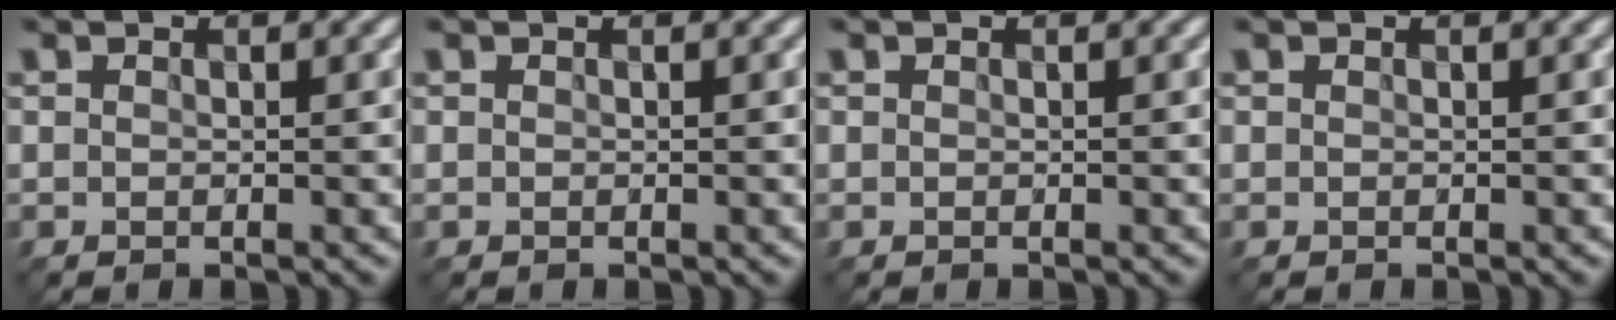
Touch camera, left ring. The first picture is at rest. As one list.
[{"total": 0.0}, {"total": 0.0}, {"total": 0.0}]